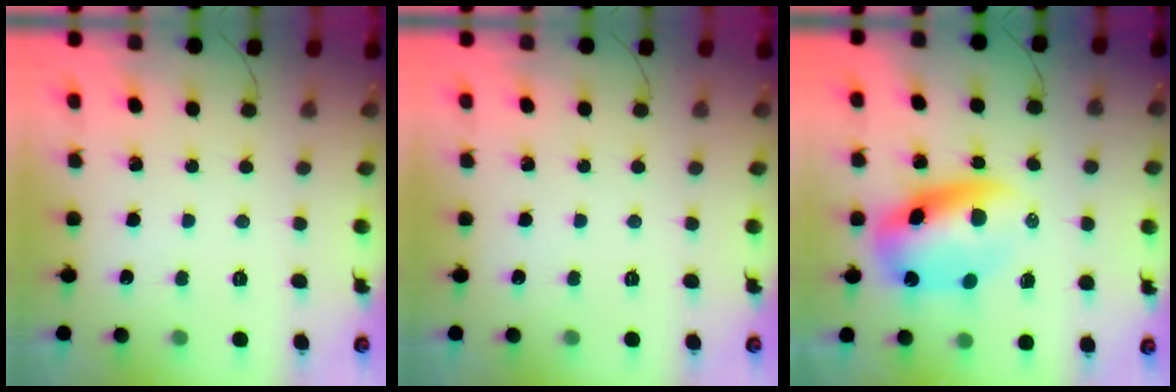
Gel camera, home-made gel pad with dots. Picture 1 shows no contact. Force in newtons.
{"total": 0.0}
{"total": 12.3, "press": 11.9, "slide": 3.0}